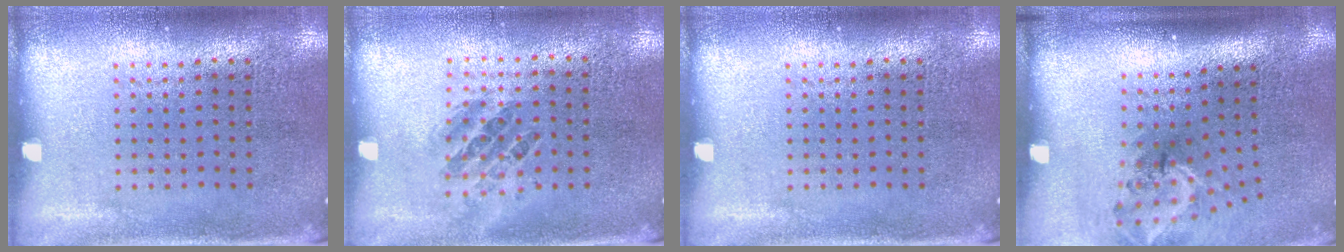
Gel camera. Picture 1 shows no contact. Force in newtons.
{"total": 1.0, "press": 0.9, "slide": 0.4}
{"total": 0.0}
{"total": 1.9, "press": 1.3, "slide": 1.4}